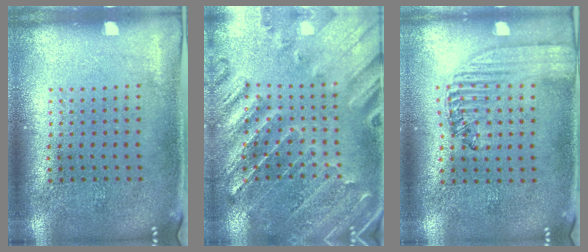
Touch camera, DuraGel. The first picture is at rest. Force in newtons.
{"total": 1.3, "press": 1.3, "slide": 0.4}
{"total": 1.5, "press": 1.3, "slide": 0.7}